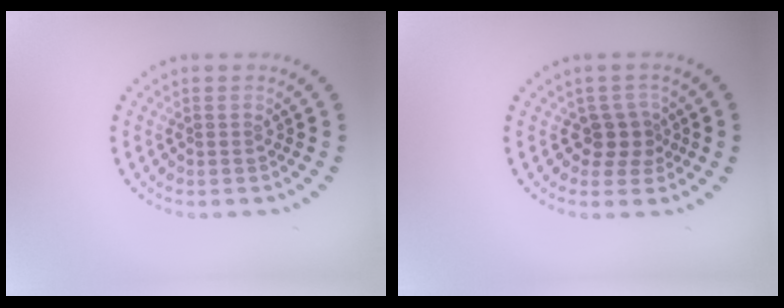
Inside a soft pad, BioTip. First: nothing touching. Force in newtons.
{"total": 2.2, "press": 1.8, "slide": 1.3}